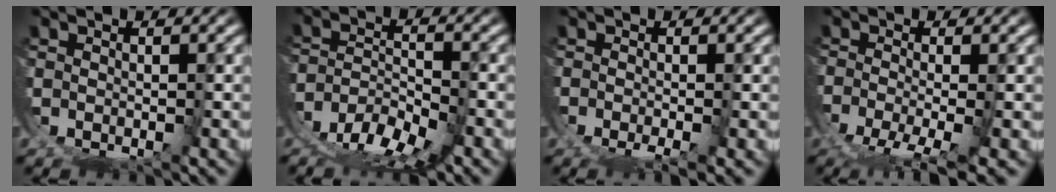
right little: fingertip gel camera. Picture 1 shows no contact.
{"total": 6.6, "force": [-3.4, 4.1, 3.8], "torque": [-0.049, -0.013, -0.065]}
{"total": 1.8, "force": [-1.1, -0.3, 1.4], "torque": [-0.003, 0.001, -0.019]}
{"total": 4.4, "force": [-3.1, -0.3, 3.2], "torque": [-0.043, -0.016, -0.042]}